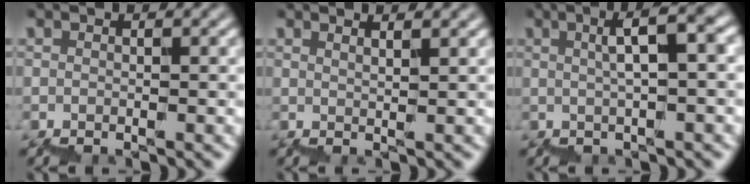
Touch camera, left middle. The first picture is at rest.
{"total": 2.3, "force": [1.8, 0.5, 1.3], "torque": [0.002, 0.011, 0.026]}
{"total": 4.7, "force": [1.9, 0.8, 4.2], "torque": [-0.055, 0.020, 0.028]}